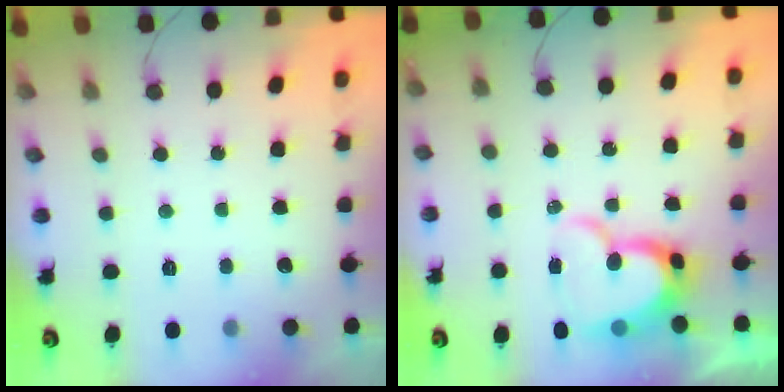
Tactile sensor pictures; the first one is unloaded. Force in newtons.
{"total": 13.2, "press": 13.1, "slide": 1.3}